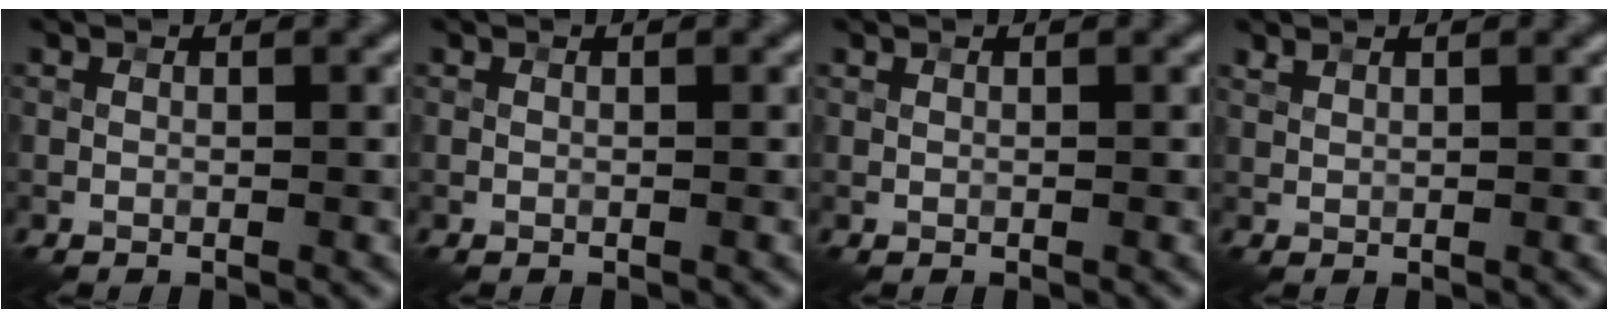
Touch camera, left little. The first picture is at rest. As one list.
[{"total": 0.0}, {"total": 0.0}, {"total": 0.5, "force": [0.5, 0.1, 0.1], "torque": [-0.005, 0.001, 0.012]}]